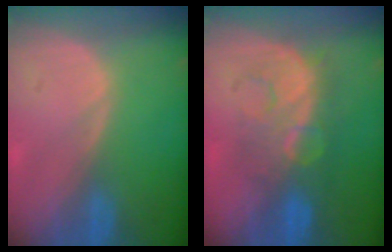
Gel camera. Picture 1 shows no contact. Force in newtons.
{"total": 8.0, "press": 7.9, "slide": 1.5}